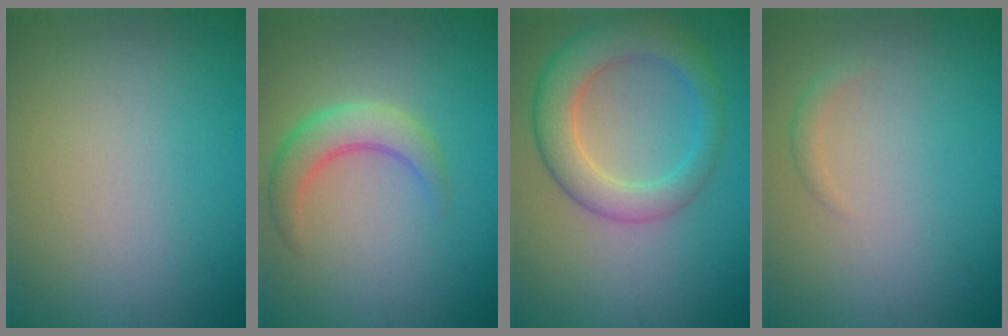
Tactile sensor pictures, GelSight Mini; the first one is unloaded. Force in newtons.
{"total": 3.6, "press": 3.6, "slide": 0.1}
{"total": 5.8, "press": 5.8, "slide": 0.2}
{"total": 0.9, "press": 0.9, "slide": 0.1}